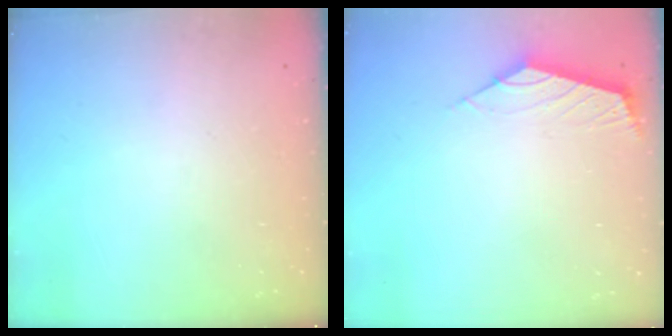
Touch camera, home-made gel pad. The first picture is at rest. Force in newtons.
{"total": 2.5, "press": 2.4, "slide": 0.7}